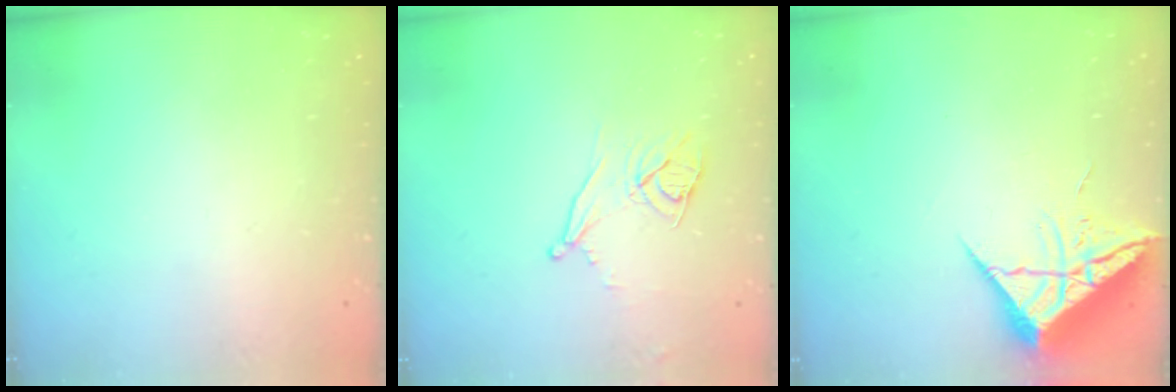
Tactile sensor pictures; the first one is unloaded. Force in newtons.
{"total": 9.7, "press": 9.2, "slide": 3.0}
{"total": 9.7, "press": 9.6, "slide": 0.8}